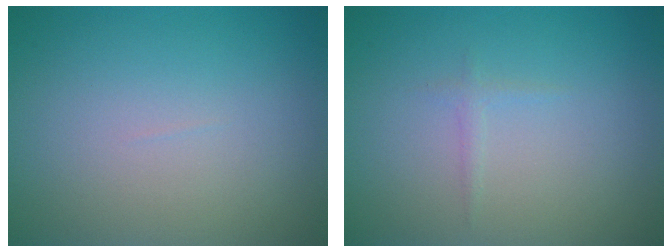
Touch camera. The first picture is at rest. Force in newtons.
{"total": 0.6, "press": 0.6, "slide": 0.0}